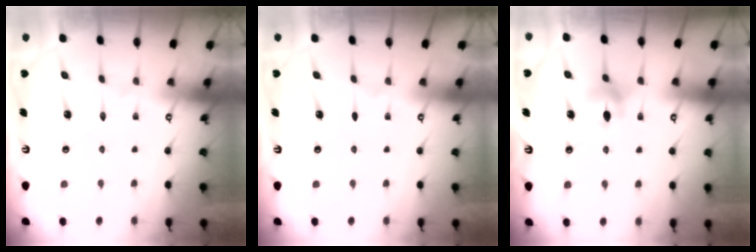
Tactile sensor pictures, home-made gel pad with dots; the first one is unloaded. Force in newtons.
{"total": 0.0}
{"total": 6.2, "press": 6.1, "slide": 0.8}